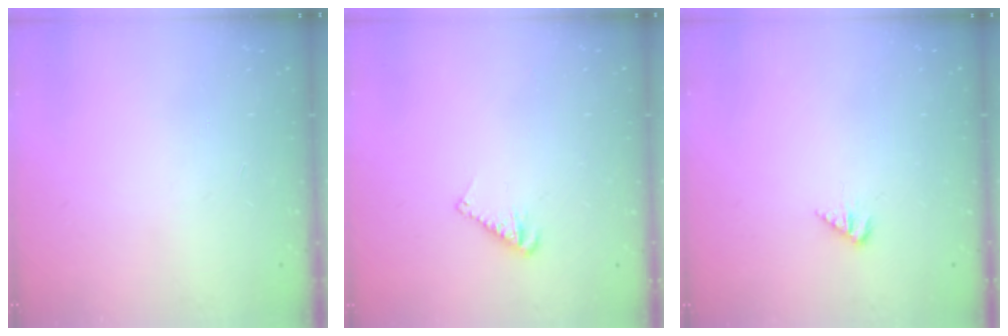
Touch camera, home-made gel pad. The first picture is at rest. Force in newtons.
{"total": 4.9, "press": 4.9, "slide": 0.7}
{"total": 1.5, "press": 1.5, "slide": 0.3}